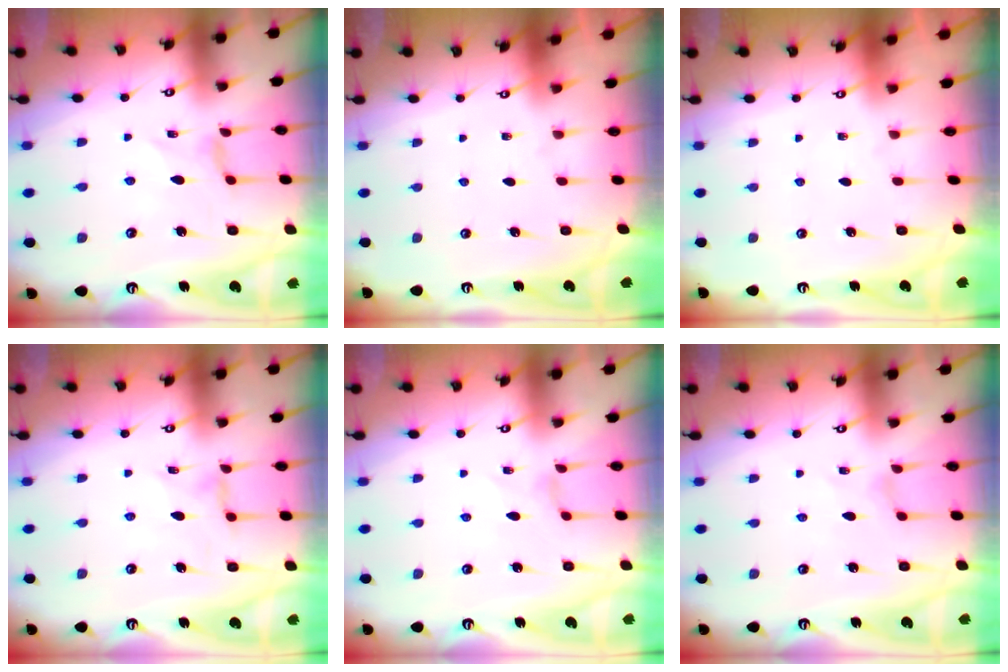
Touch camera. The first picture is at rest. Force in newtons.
{"total": 0.0}
{"total": 0.0}
{"total": 1.7, "press": 1.7, "slide": 0.5}
{"total": 0.0}
{"total": 0.0}